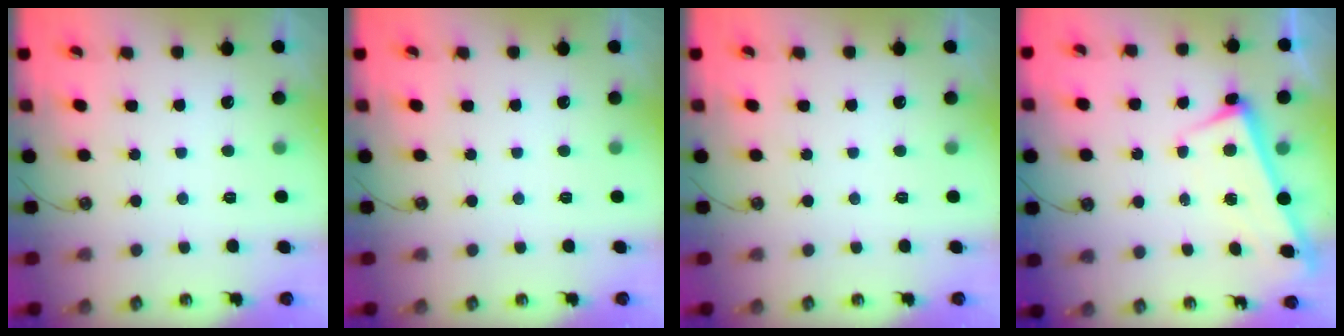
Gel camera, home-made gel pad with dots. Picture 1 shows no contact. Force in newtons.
{"total": 0.0}
{"total": 0.0}
{"total": 2.7, "press": 2.7, "slide": 0.4}